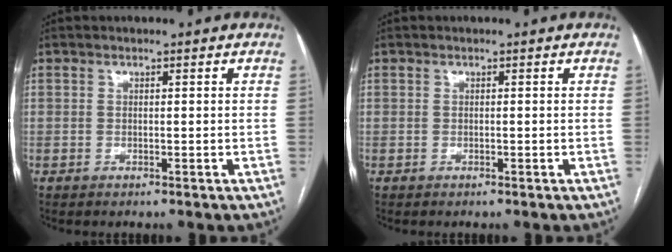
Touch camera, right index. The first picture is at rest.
{"total": 0.0}